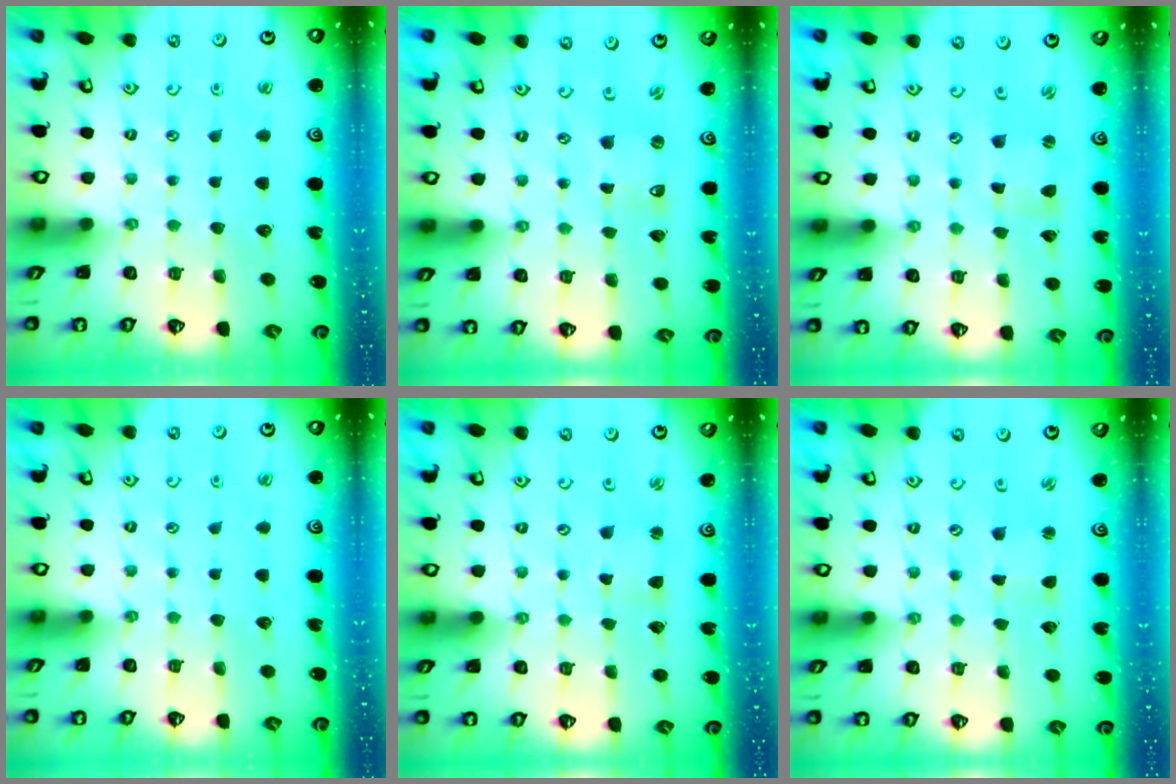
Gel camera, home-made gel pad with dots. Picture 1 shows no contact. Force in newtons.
{"total": 0.7, "press": 0.7, "slide": 0.0}
{"total": 1.2, "press": 1.1, "slide": 0.3}
{"total": 0.0}
{"total": 2.5, "press": 2.4, "slide": 0.4}
{"total": 1.2, "press": 1.2, "slide": 0.1}